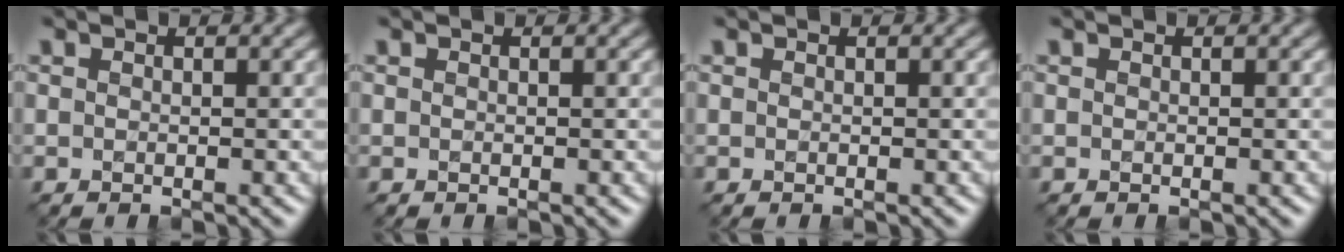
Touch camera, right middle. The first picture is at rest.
{"total": 0.0}
{"total": 0.0}
{"total": 0.0}